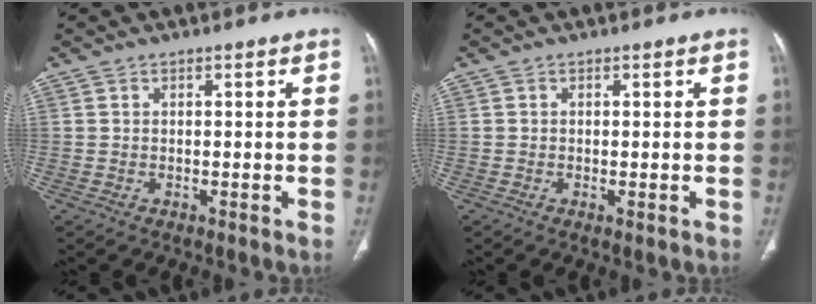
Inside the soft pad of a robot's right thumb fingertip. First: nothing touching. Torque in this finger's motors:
{"motor_torque": [-0.48, 0.05, -0.33, 0.19, -0.01]}